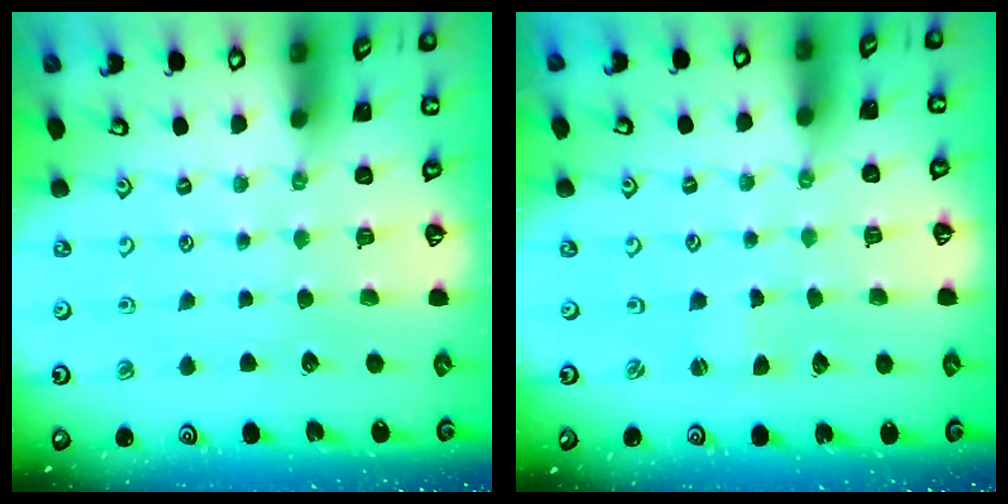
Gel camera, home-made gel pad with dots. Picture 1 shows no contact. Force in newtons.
{"total": 0.0}